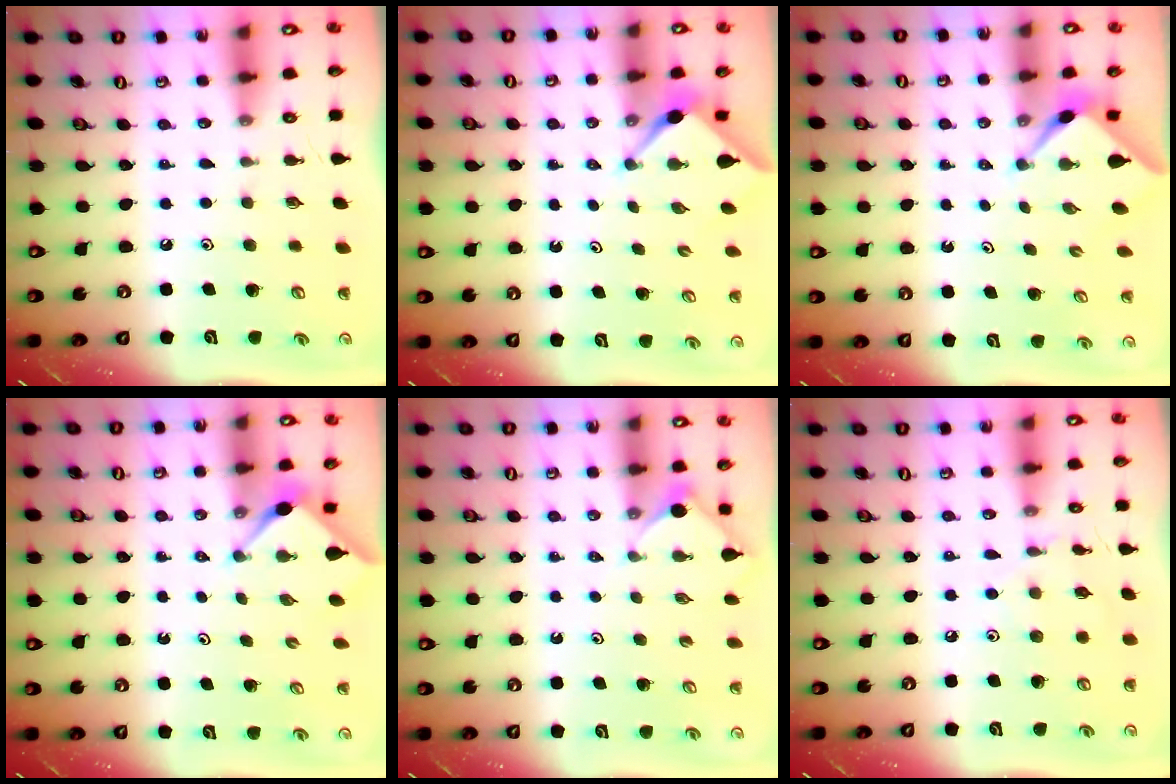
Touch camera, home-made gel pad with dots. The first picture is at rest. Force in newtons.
{"total": 3.1, "press": 3.1, "slide": 0.4}
{"total": 2.4, "press": 2.3, "slide": 0.3}
{"total": 3.0, "press": 3.0, "slide": 0.3}
{"total": 2.3, "press": 2.2, "slide": 0.3}
{"total": 5.8, "press": 5.8, "slide": 0.7}